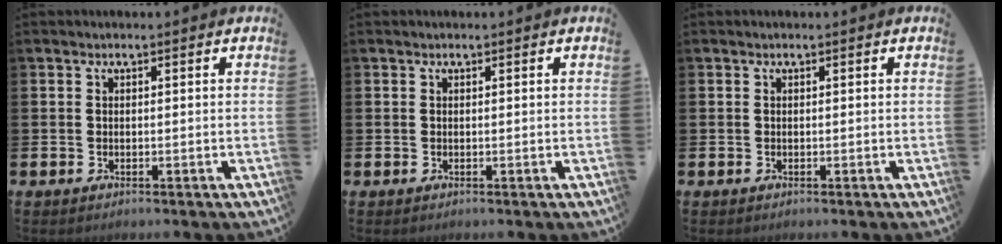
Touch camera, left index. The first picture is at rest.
{"total": 0.0}
{"total": 0.0}